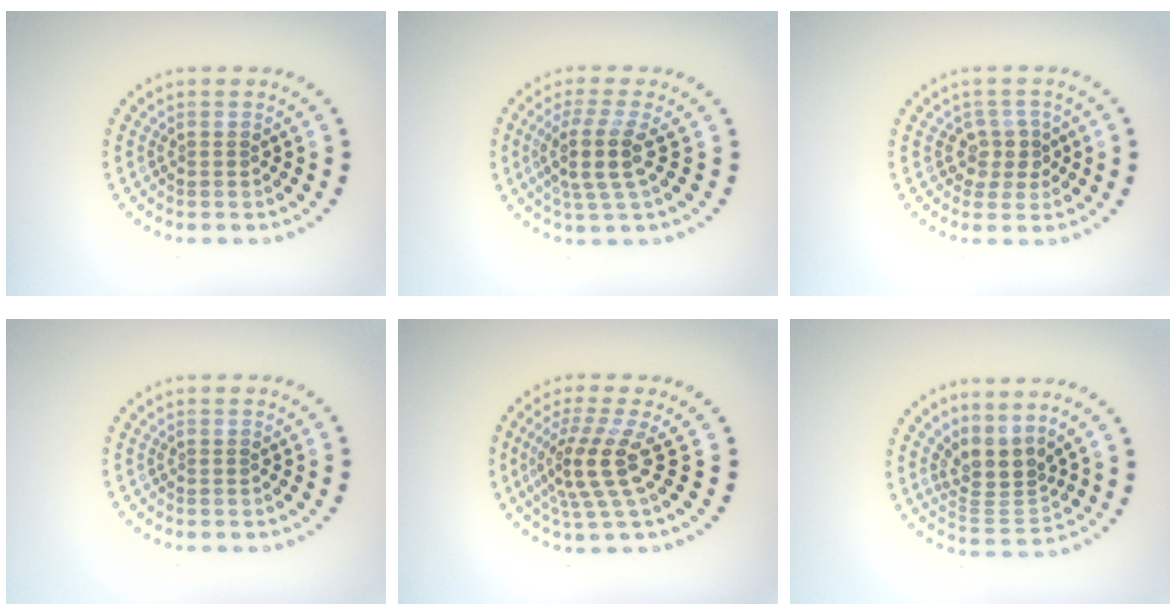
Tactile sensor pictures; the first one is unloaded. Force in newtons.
{"total": 3.7, "press": 2.9, "slide": 2.3}
{"total": 2.2, "press": 1.9, "slide": 1.2}
{"total": 0.0}
{"total": 4.2, "press": 3.1, "slide": 2.9}
{"total": 3.5, "press": 2.5, "slide": 2.4}